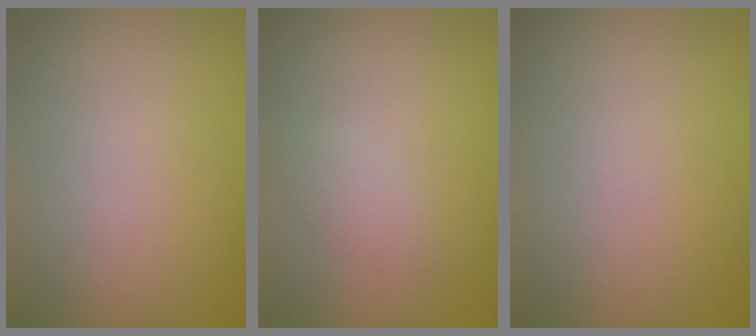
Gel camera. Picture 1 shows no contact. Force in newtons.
{"total": 1.5, "press": 1.5, "slide": 0.1}
{"total": 0.0}